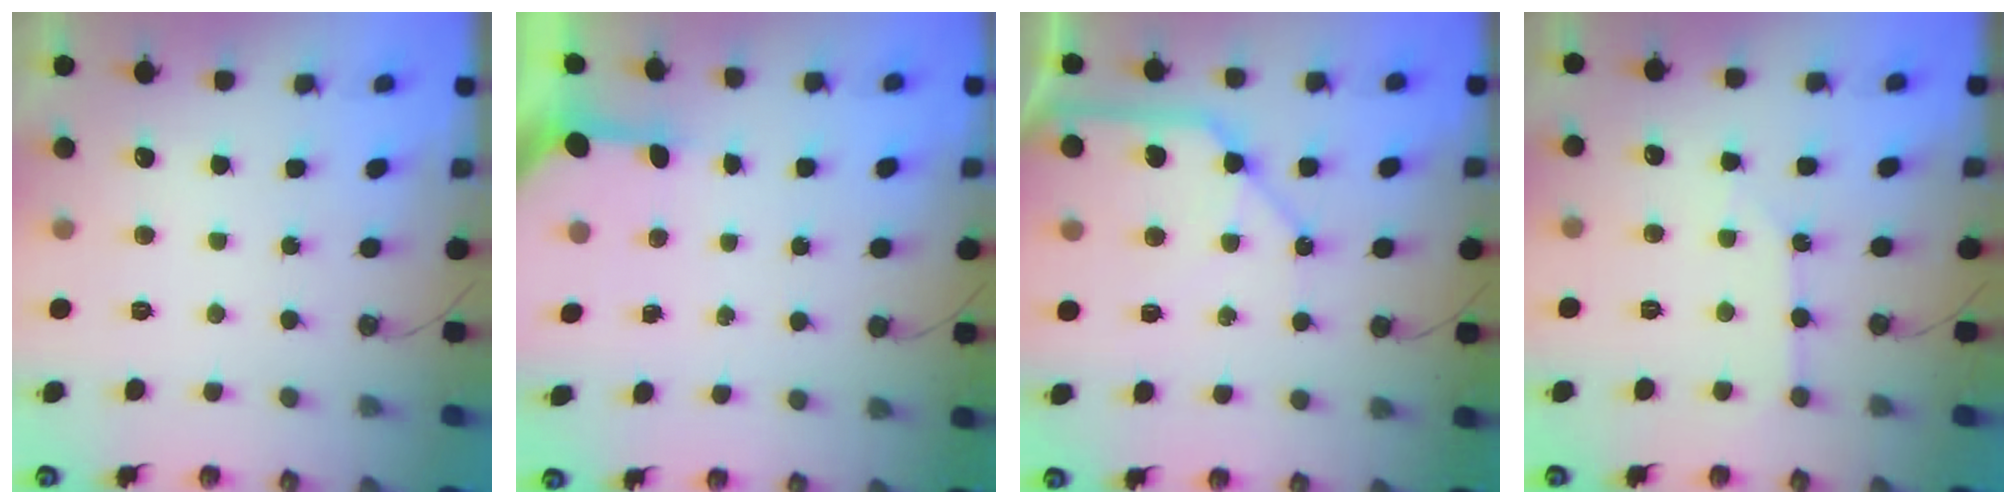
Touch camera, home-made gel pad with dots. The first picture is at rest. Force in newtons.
{"total": 3.2, "press": 3.2, "slide": 0.4}
{"total": 11.8, "press": 11.7, "slide": 1.4}
{"total": 2.8, "press": 2.8, "slide": 0.5}